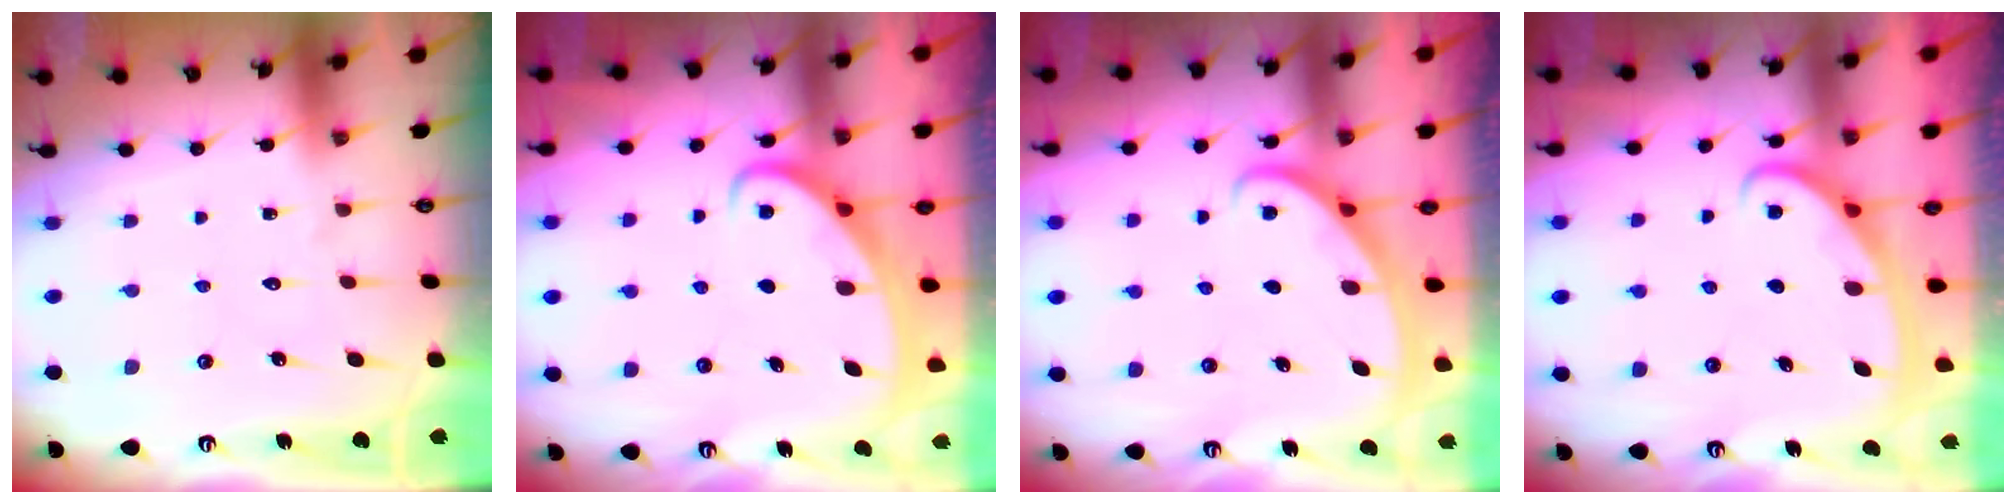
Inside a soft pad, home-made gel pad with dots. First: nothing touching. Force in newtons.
{"total": 2.5, "press": 2.5, "slide": 0.3}
{"total": 2.8, "press": 2.8, "slide": 0.1}
{"total": 2.8, "press": 2.8, "slide": 0.4}